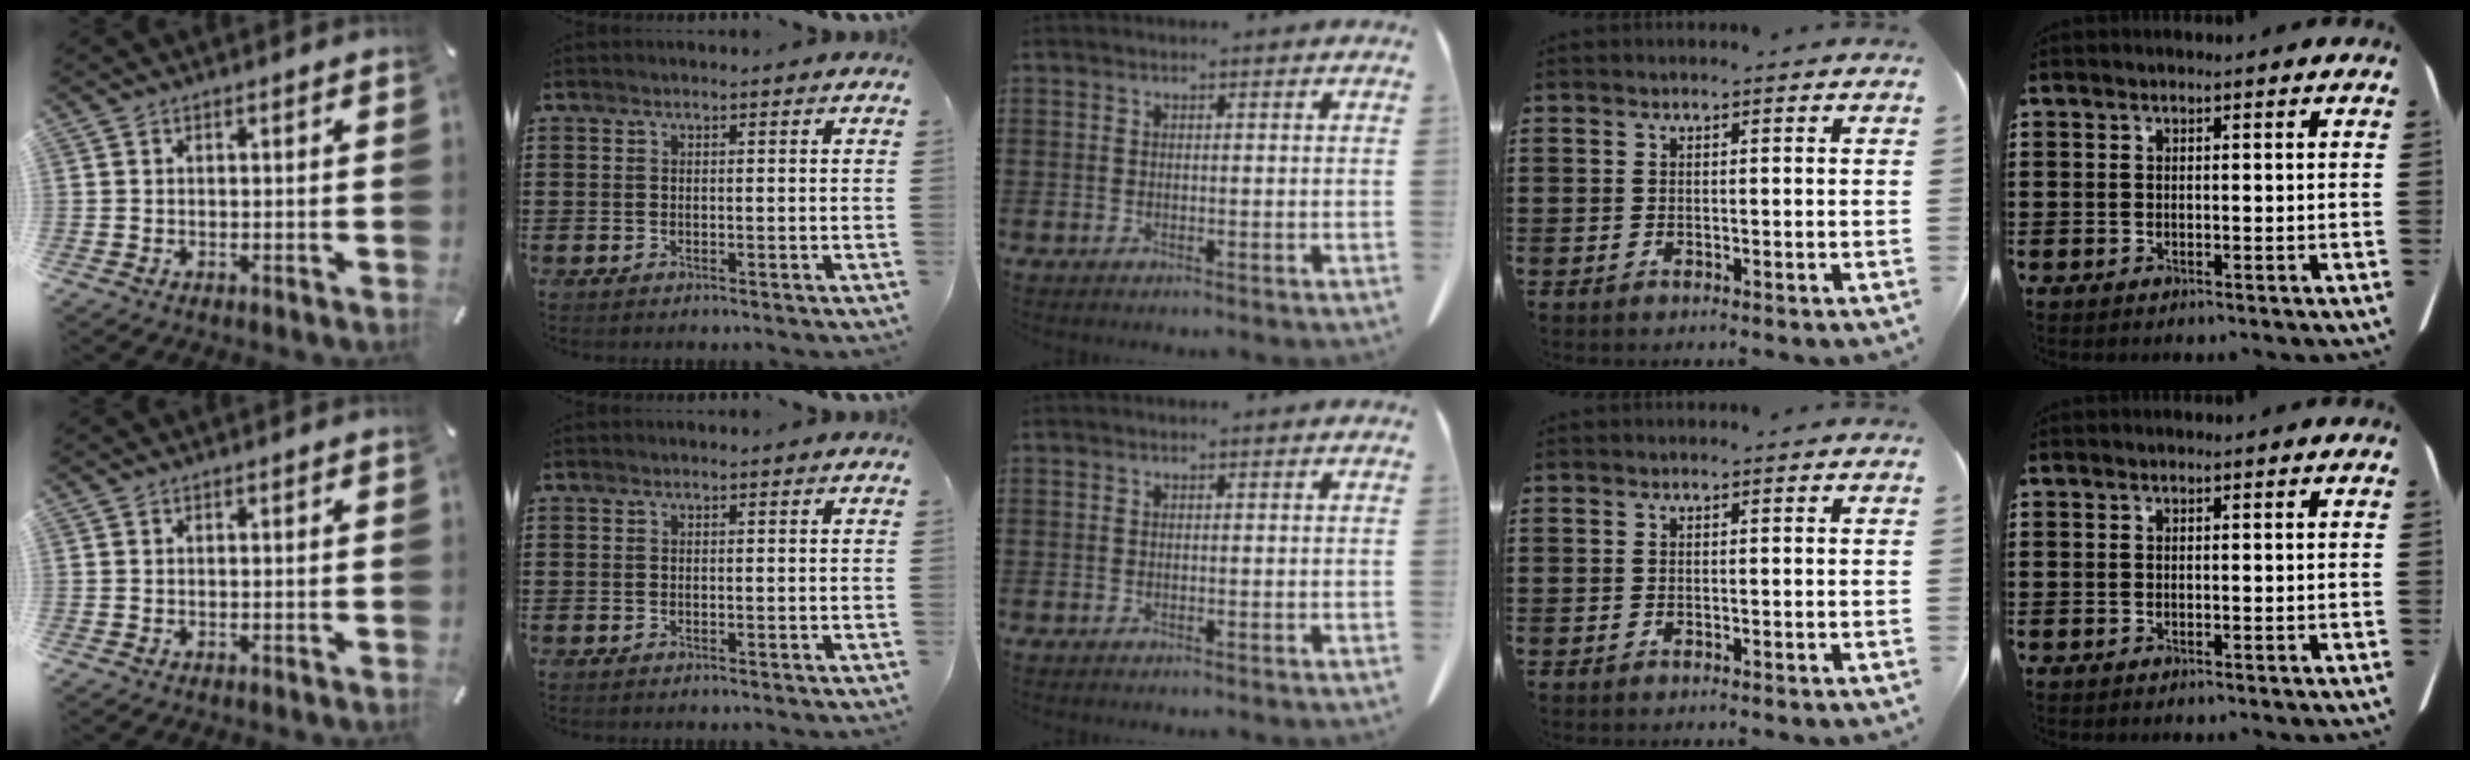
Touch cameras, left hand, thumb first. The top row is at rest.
{}